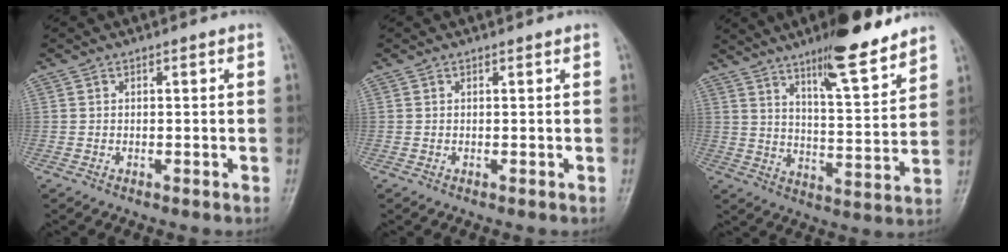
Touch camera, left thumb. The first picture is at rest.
{"total": 0.0}
{"total": 14.4, "force": [10.8, 2.7, 9.2], "torque": [-0.120, -0.071, 0.172]}